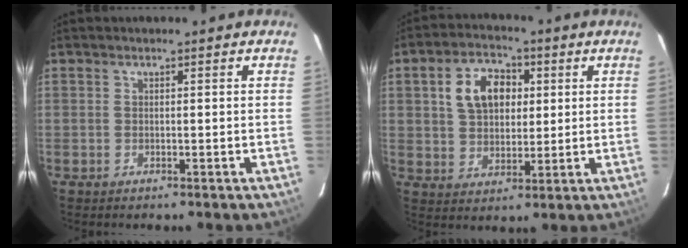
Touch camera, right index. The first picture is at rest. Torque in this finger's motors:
{"motor_torque": [0.25, 0.04, 0.37, 0.06]}